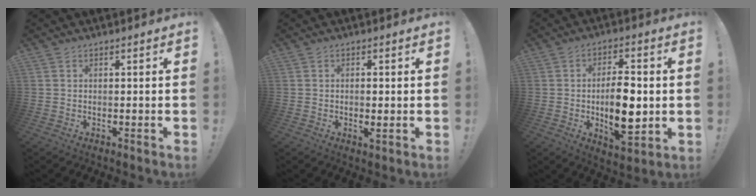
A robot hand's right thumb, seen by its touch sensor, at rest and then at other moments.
{"total": 1.7, "force": [0.0, 0.6, 1.6], "torque": [-0.019, -0.001, -0.002]}
{"total": 13.7, "force": [-1.1, 6.2, 12.2], "torque": [-0.203, -0.003, -0.024]}